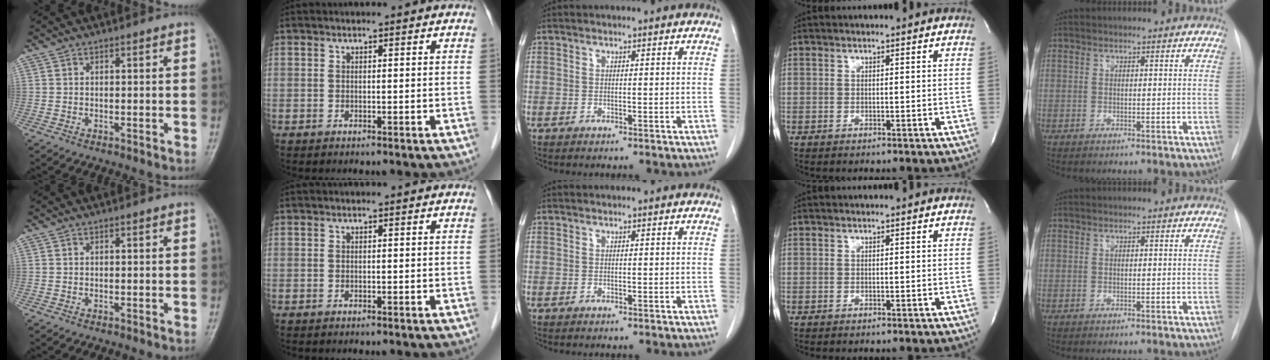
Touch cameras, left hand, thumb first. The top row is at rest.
{}